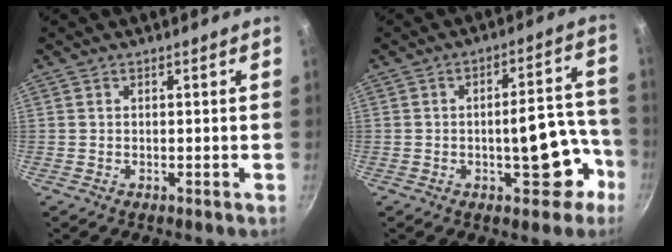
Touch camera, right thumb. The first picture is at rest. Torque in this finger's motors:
{"motor_torque": [2.62, 2.26, 2.03, -0.74, 0.42]}